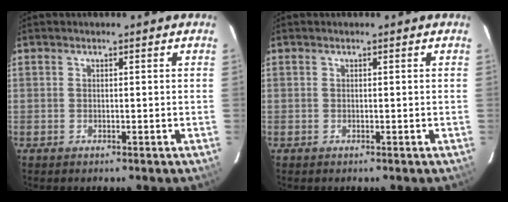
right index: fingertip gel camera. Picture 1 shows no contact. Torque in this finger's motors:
{"motor_torque": [0.09, -0.03, -0.01, 0.00]}